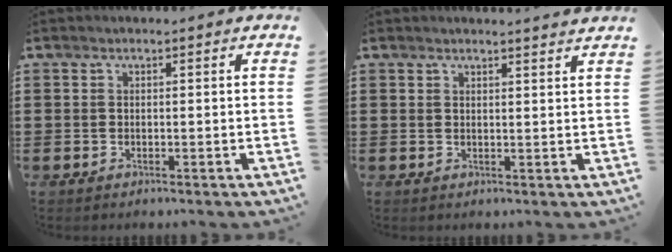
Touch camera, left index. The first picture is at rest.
{"total": 1.7, "force": [1.7, -0.3, 0.3], "torque": [-0.009, -0.003, 0.033]}